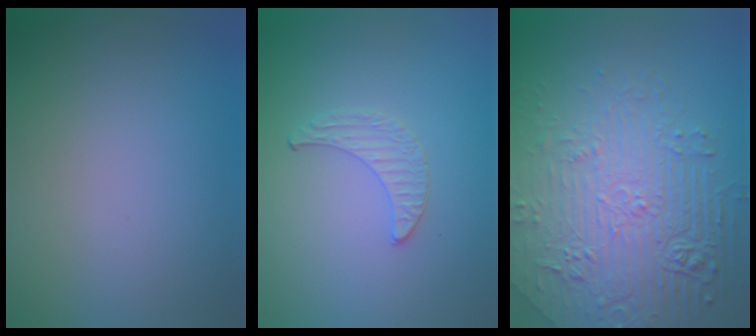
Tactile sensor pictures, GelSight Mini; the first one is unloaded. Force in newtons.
{"total": 0.8, "press": 0.8, "slide": 0.2}
{"total": 8.9, "press": 6.1, "slide": 6.5}